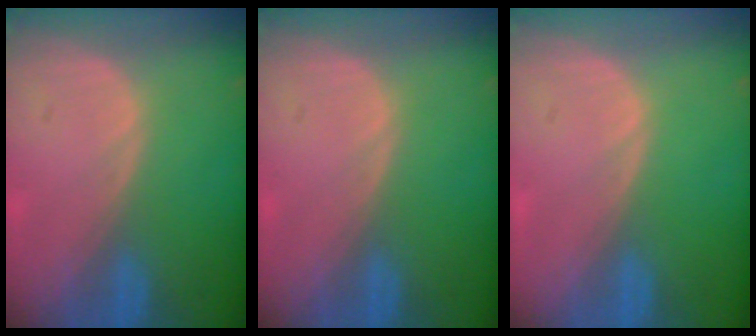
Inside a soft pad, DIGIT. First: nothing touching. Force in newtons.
{"total": 0.0}
{"total": 0.0}